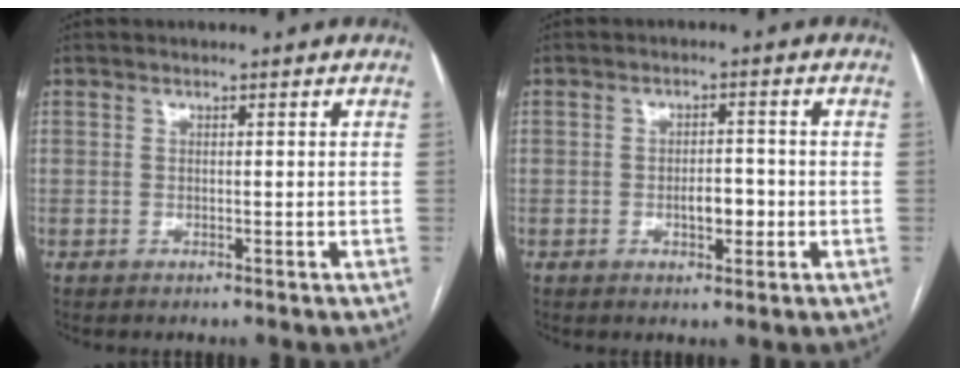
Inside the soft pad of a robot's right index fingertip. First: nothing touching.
{"total": 3.5, "force": [-1.0, 1.5, 3.0], "torque": [-0.046, 0.004, -0.012]}